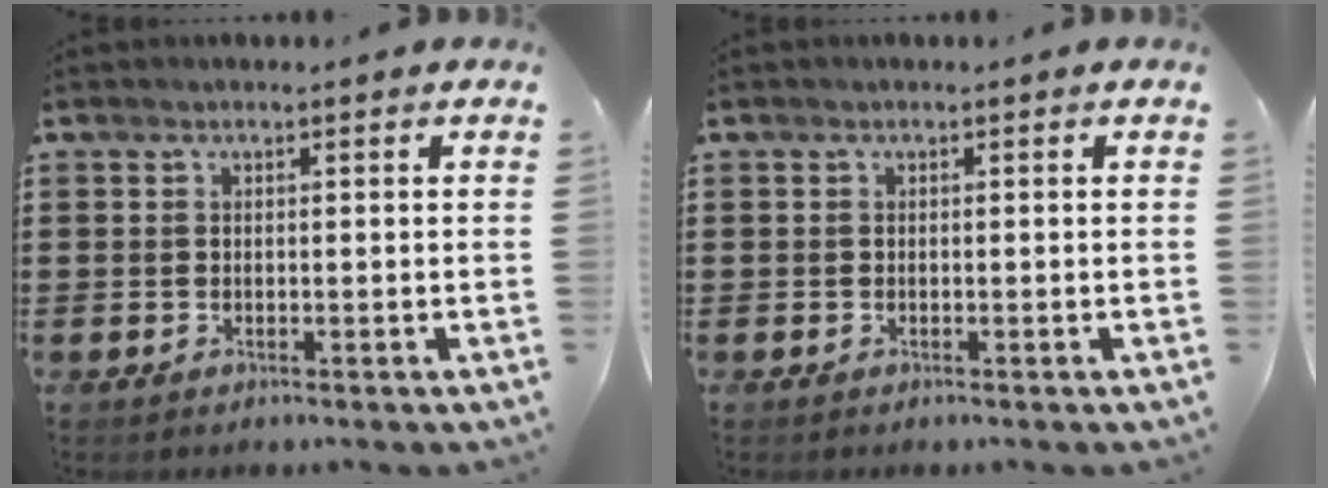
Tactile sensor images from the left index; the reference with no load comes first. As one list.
[{"total": 0.0}]